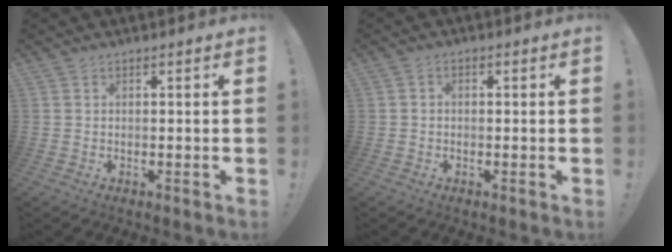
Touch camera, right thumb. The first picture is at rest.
{"total": 1.1, "force": [-0.7, 0.7, 0.5], "torque": [-0.014, 0.006, -0.013]}